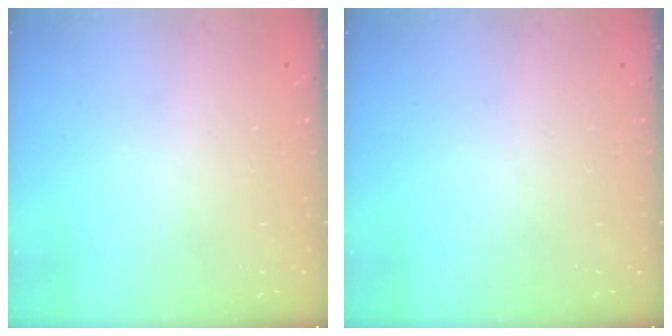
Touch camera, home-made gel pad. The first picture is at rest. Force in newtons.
{"total": 0.0}